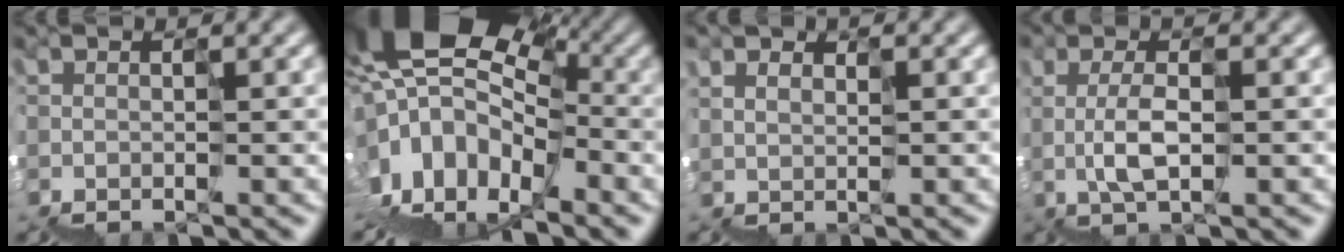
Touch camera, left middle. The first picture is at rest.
{"total": 14.4, "force": [-0.3, 9.6, 10.7], "torque": [-0.175, 0.010, 0.020]}
{"total": 1.3, "force": [1.3, 0.3, -0.1], "torque": [0.018, 0.003, 0.029]}
{"total": 1.3, "force": [0.8, 0.1, 1.0], "torque": [-0.017, 0.015, 0.019]}